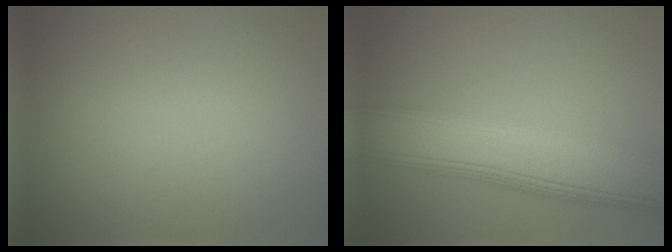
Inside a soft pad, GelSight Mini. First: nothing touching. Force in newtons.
{"total": 10.0, "press": 10.0, "slide": 0.5}